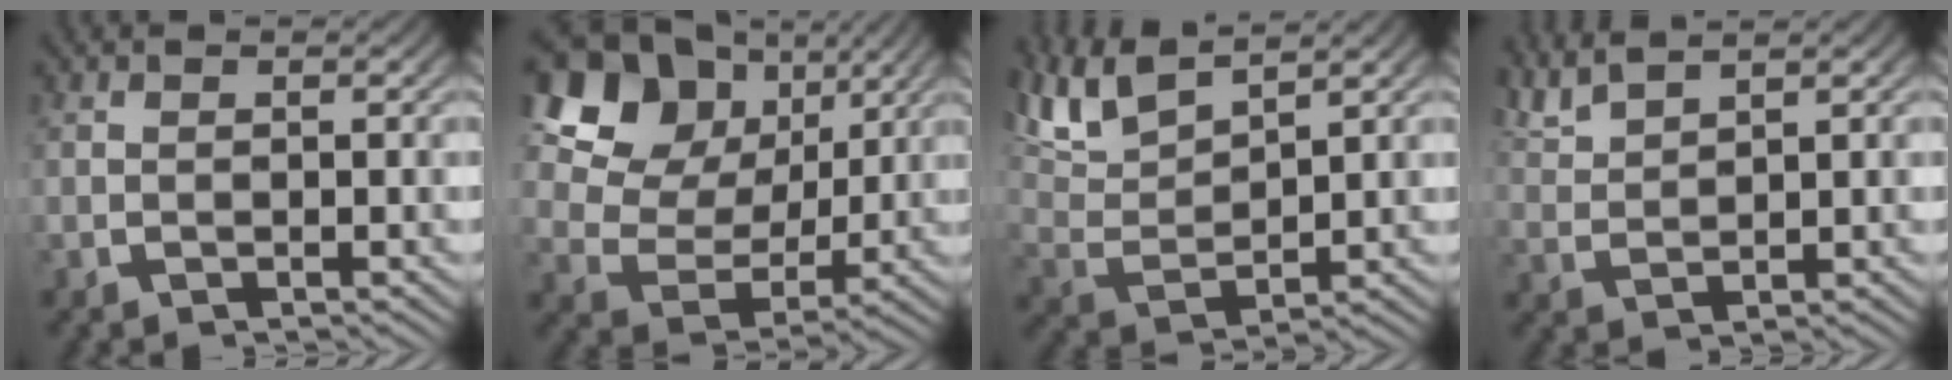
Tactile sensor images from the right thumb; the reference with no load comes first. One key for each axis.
{"total": 12.2, "fx": 3.8, "fy": 9.1, "fz": 7.2, "tx": -0.162, "ty": -0.012, "tz": 0.063}
{"total": 6.2, "fx": 4.0, "fy": 3.0, "fz": 3.7, "tx": -0.089, "ty": 0.000, "tz": 0.080}
{"total": 3.2, "fx": 3.0, "fy": 0.6, "fz": 1.0, "tx": -0.026, "ty": 0.007, "tz": 0.064}